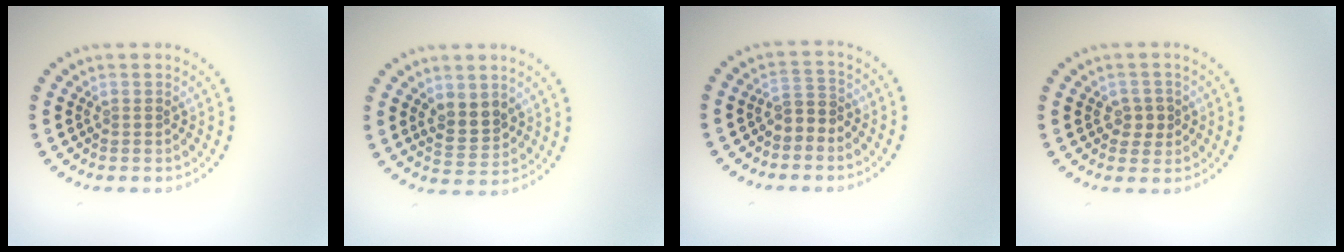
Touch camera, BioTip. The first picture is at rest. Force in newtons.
{"total": 2.7, "press": 2.5, "slide": 0.8}
{"total": 1.8, "press": 1.5, "slide": 0.9}
{"total": 1.8, "press": 1.7, "slide": 0.5}